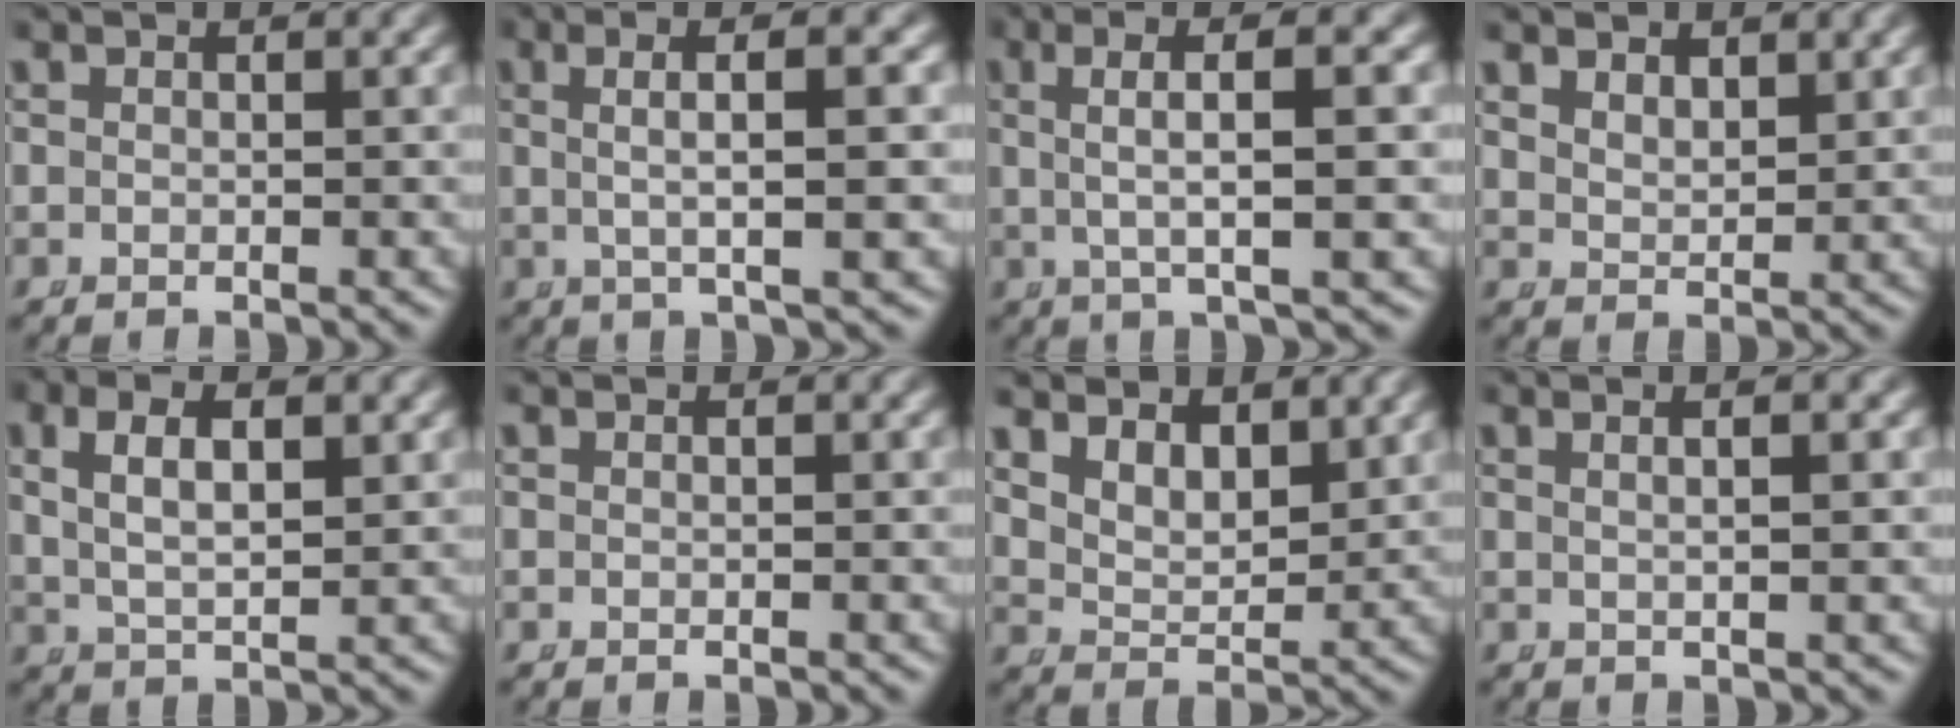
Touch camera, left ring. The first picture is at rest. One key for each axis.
{"total": 5.4, "fx": 2.4, "fy": 0.4, "fz": 4.9, "tx": -0.073, "ty": 0.023, "tz": 0.036}
{"total": 6.3, "fx": 3.1, "fy": 0.5, "fz": 5.4, "tx": -0.079, "ty": 0.026, "tz": 0.045}
{"total": 2.4, "fx": 2.0, "fy": 0.9, "fz": 1.0, "tx": -0.024, "ty": -0.014, "tz": 0.048}
{"total": 4.5, "fx": 1.4, "fy": 2.1, "fz": 3.7, "tx": -0.066, "ty": -0.001, "tz": 0.030}
{"total": 0.0}
{"total": 5.8, "fx": 3.5, "fy": 3.7, "fz": 2.7, "tx": -0.059, "ty": -0.009, "tz": 0.057}
{"total": 2.0, "fx": 0.9, "fy": -0.1, "fz": 1.8, "tx": -0.025, "ty": 0.006, "tz": 0.015}